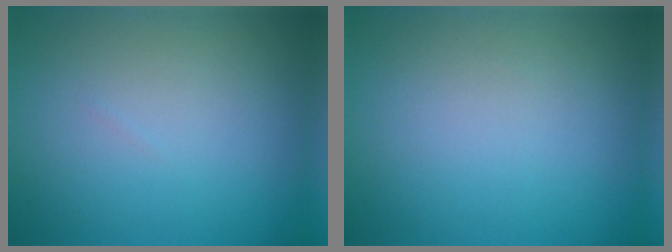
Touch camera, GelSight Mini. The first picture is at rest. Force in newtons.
{"total": 0.0}